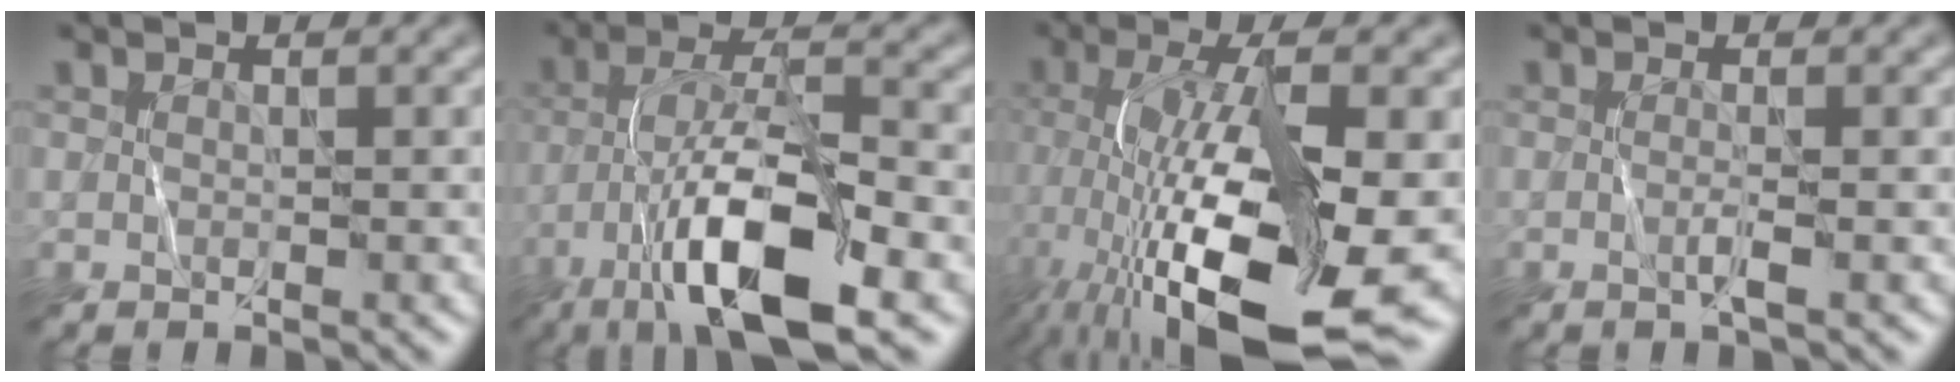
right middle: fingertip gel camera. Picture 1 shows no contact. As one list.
[{"total": 12.3, "force": [-6.0, 3.7, 10.0], "torque": [-0.182, 0.002, -0.109]}, {"total": 16.8, "force": [-4.9, 6.0, 14.9], "torque": [-0.268, -0.017, -0.082]}, {"total": 1.3, "force": [-0.3, 0.2, 1.3], "torque": [-0.023, -0.003, -0.009]}]